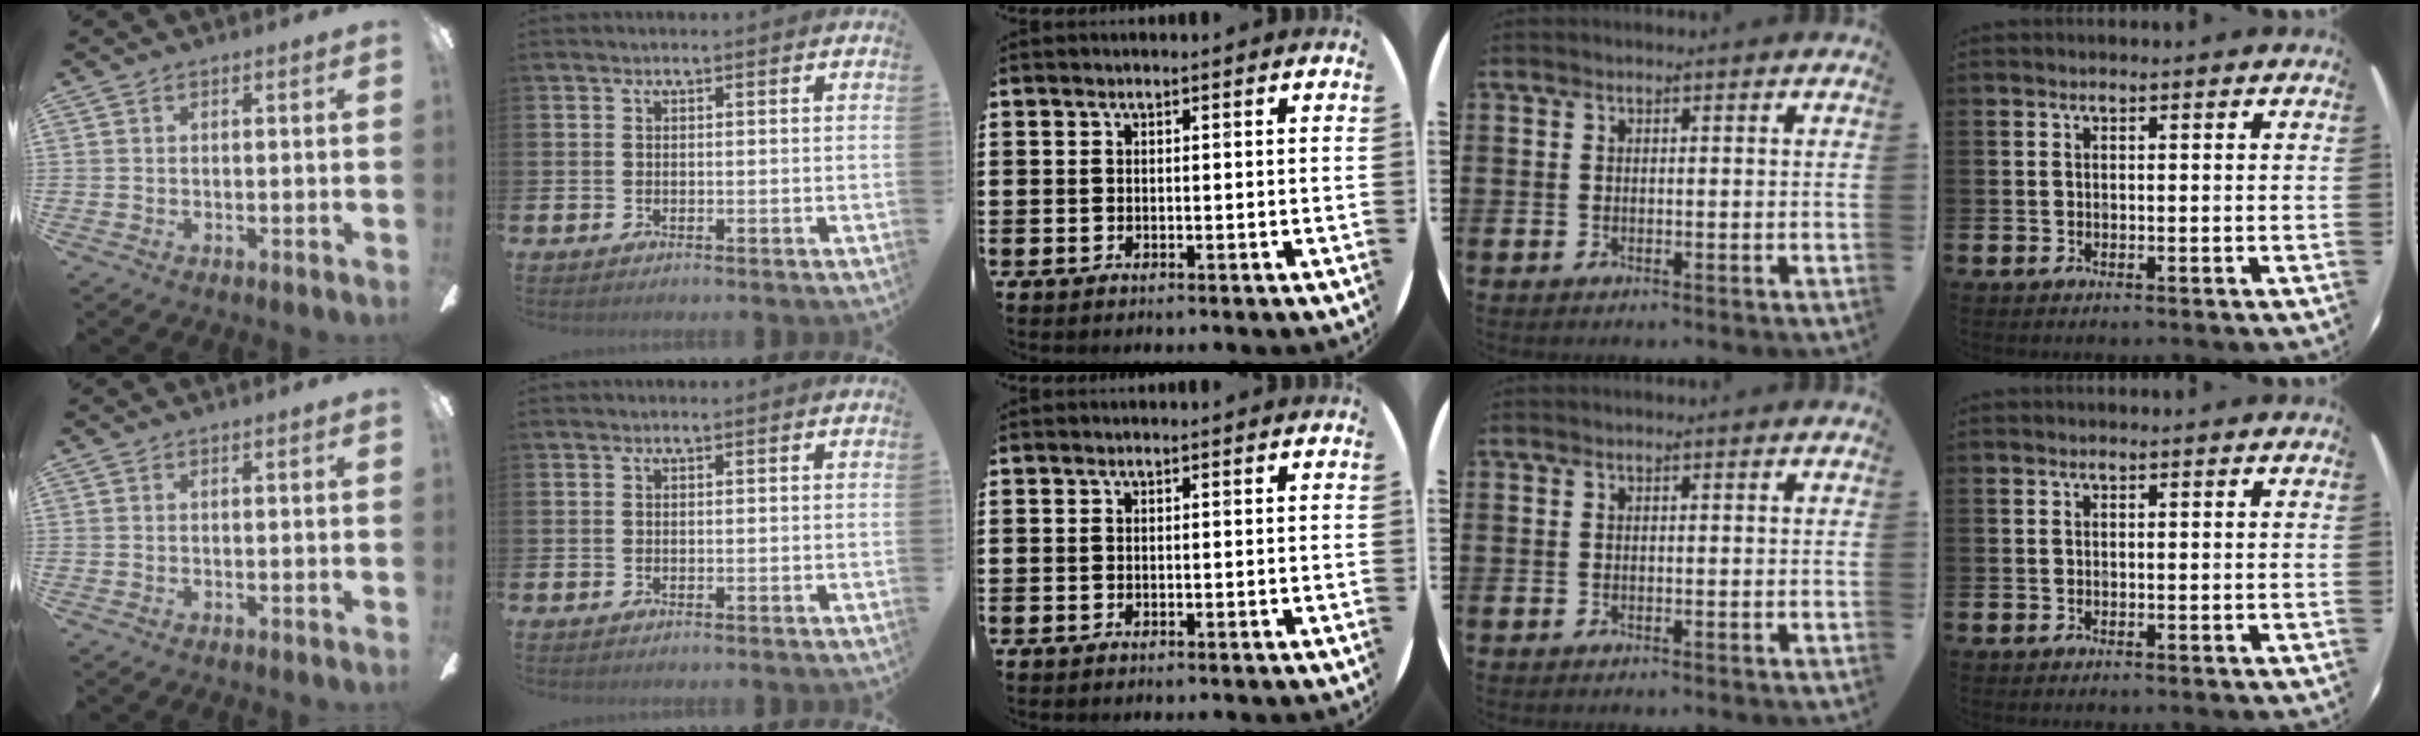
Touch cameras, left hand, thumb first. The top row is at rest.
{}